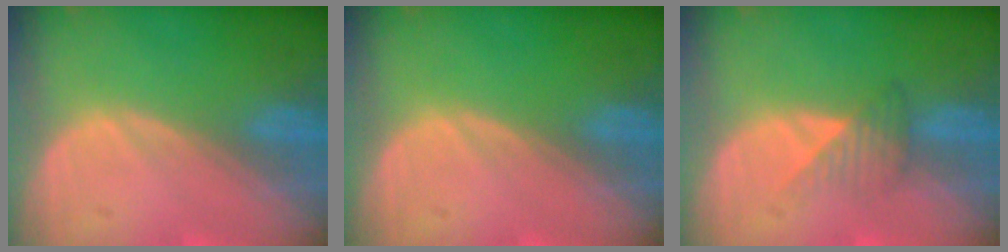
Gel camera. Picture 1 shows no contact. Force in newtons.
{"total": 0.0}
{"total": 3.3, "press": 3.1, "slide": 1.1}